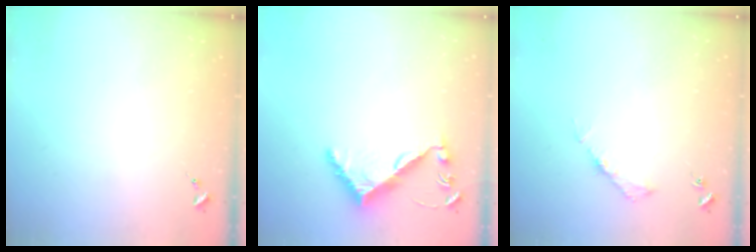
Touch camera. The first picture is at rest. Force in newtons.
{"total": 8.0, "press": 8.0, "slide": 0.5}
{"total": 4.2, "press": 4.1, "slide": 0.6}